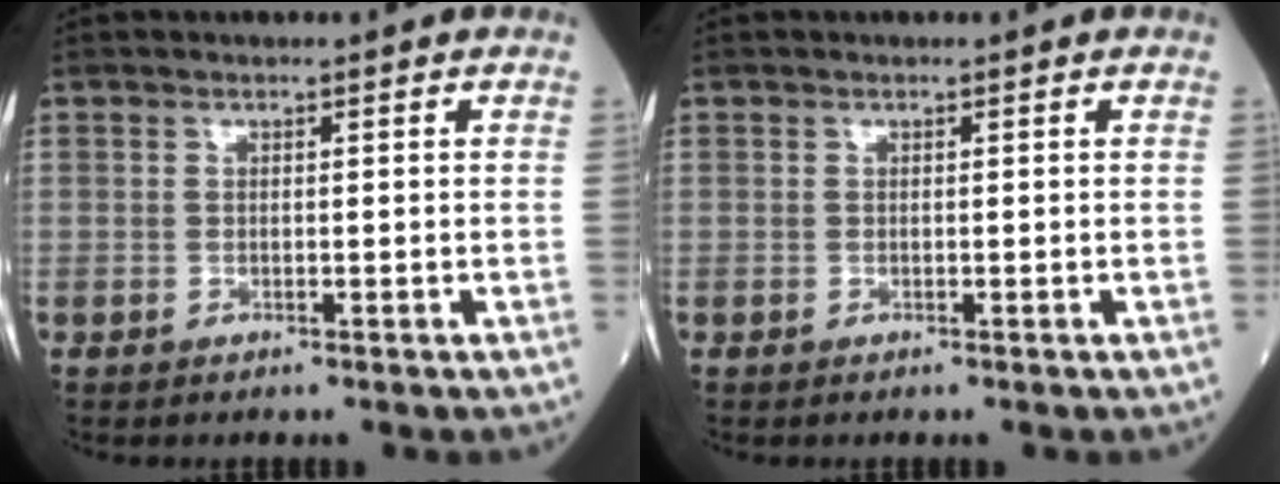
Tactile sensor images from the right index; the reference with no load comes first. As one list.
[{"total": 0.0}]